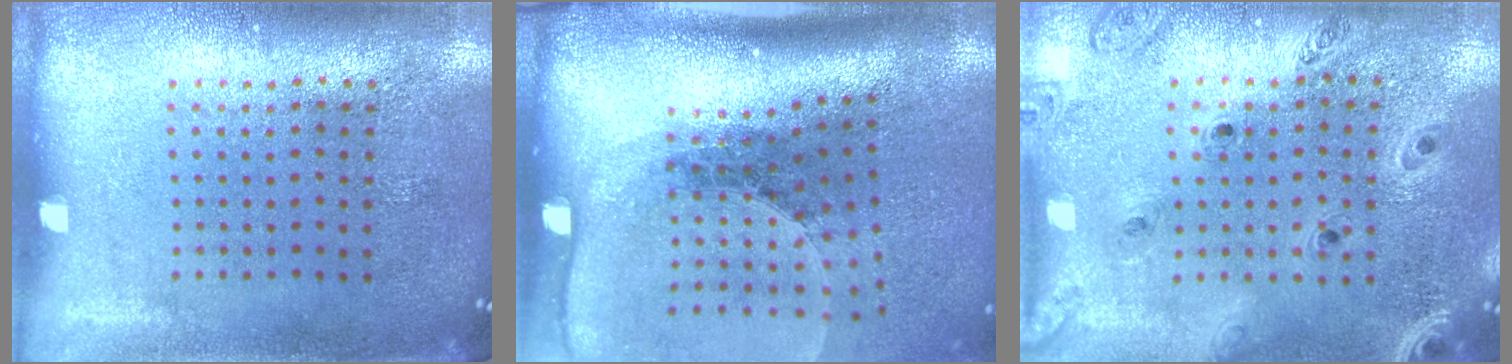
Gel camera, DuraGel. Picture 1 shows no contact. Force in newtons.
{"total": 2.6, "press": 1.9, "slide": 1.9}
{"total": 1.3, "press": 1.3, "slide": 0.2}